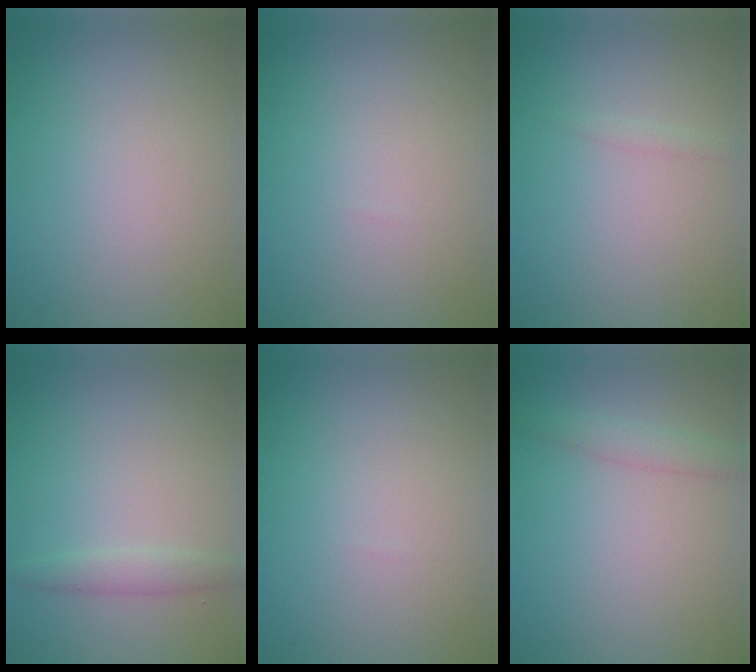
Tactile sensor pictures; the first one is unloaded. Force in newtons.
{"total": 0.0}
{"total": 0.6, "press": 0.6, "slide": 0.0}
{"total": 1.7, "press": 1.7, "slide": 0.1}
{"total": 0.0}
{"total": 1.7, "press": 1.7, "slide": 0.0}